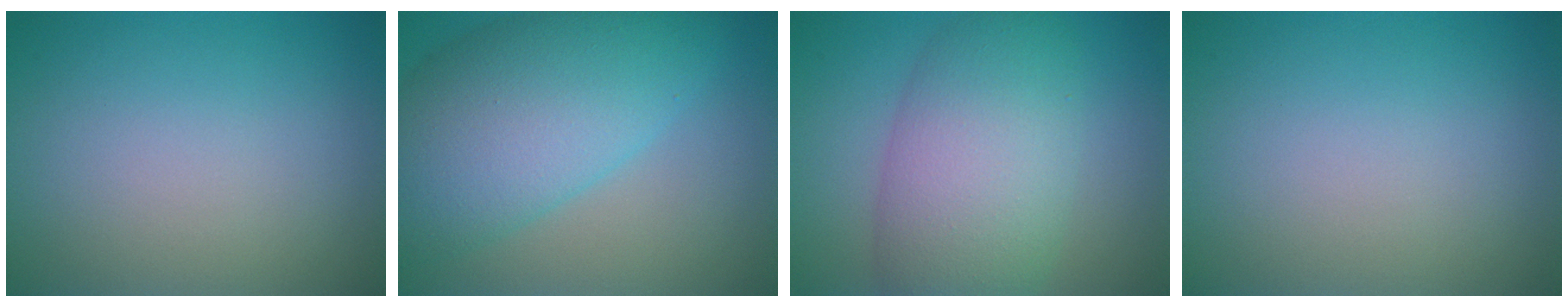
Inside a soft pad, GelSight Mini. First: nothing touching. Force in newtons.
{"total": 10.3, "press": 10.3, "slide": 0.4}
{"total": 8.7, "press": 8.7, "slide": 0.1}
{"total": 0.0}